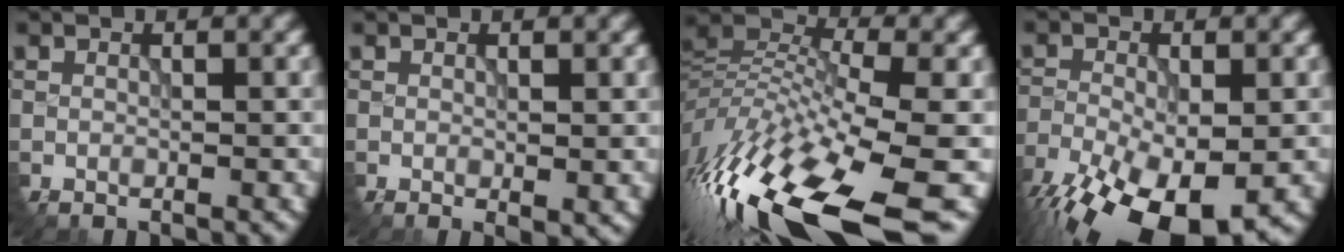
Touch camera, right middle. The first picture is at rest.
{"total": 1.3, "force": [0.0, 0.5, 1.2], "torque": [-0.017, -0.008, 0.003]}
{"total": 15.1, "force": [-8.1, 5.2, 11.6], "torque": [-0.259, -0.001, -0.140]}
{"total": 13.7, "force": [-8.2, 5.9, 9.3], "torque": [-0.174, -0.035, -0.133]}